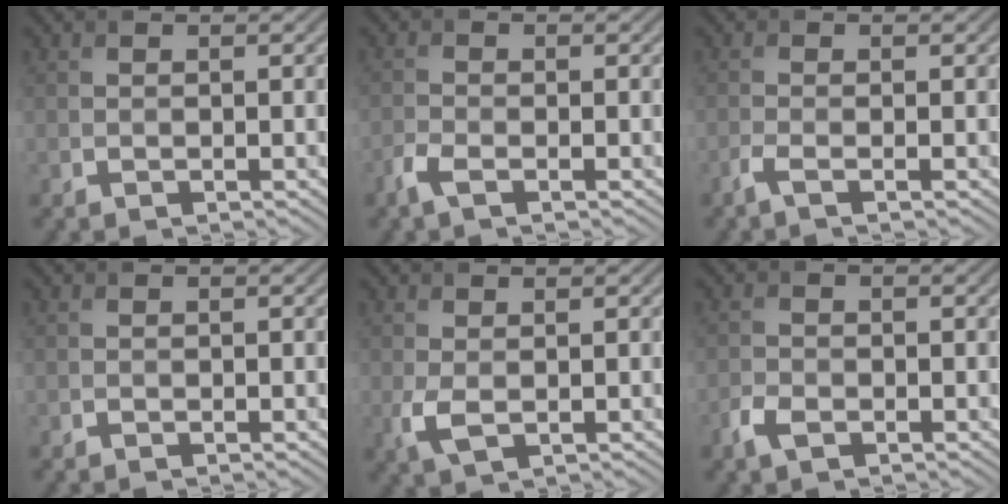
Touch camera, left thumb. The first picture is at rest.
{"total": 2.2, "force": [-1.5, 0.6, 1.5], "torque": [-0.042, -0.003, -0.038]}
{"total": 1.7, "force": [-1.1, 0.1, 1.3], "torque": [-0.031, -0.001, -0.033]}
{"total": 0.0}
{"total": 2.5, "force": [-0.3, 1.4, 2.1], "torque": [-0.060, -0.010, -0.003]}
{"total": 2.4, "force": [-1.5, 1.2, 1.4], "torque": [-0.036, -0.003, -0.035]}